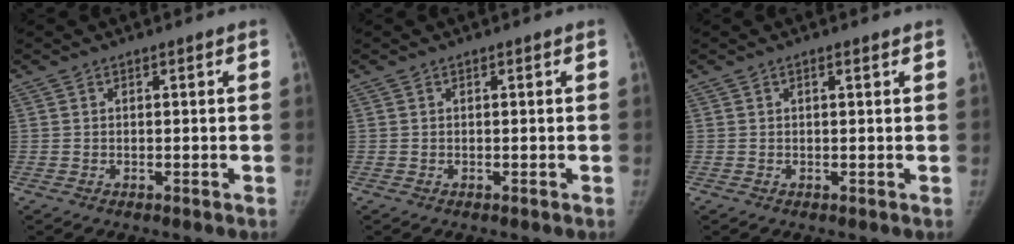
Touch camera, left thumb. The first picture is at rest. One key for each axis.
{"total": 0.0}
{"total": 0.9, "fx": 0.5, "fy": 0.2, "fz": 0.7, "tx": -0.012, "ty": 0.000, "tz": 0.009}